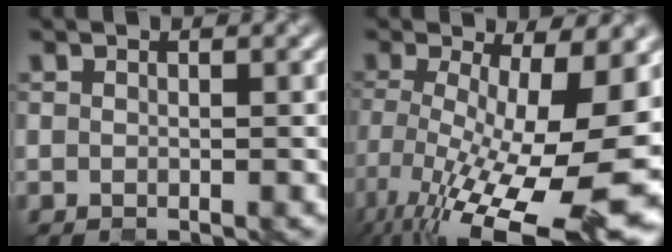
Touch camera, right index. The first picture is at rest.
{"total": 17.6, "force": [-5.7, 5.8, 15.6], "torque": [-0.254, -0.031, -0.080]}